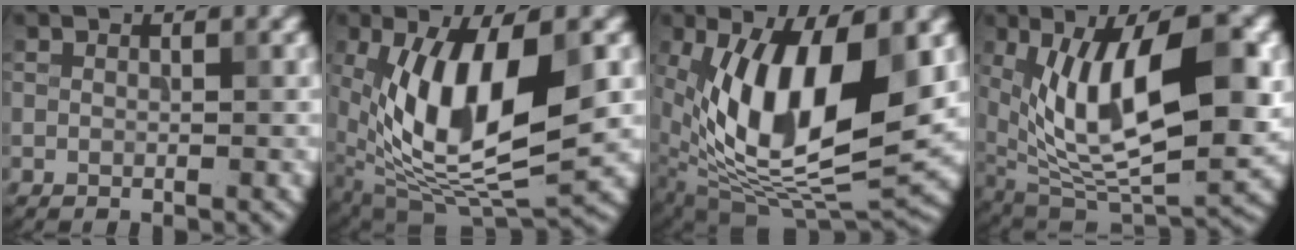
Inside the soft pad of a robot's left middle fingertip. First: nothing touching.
{"total": 11.7, "force": [0.6, 5.1, 10.5], "torque": [-0.202, -0.002, 0.010]}
{"total": 13.6, "force": [1.4, 6.0, 12.2], "torque": [-0.219, -0.009, 0.020]}
{"total": 13.7, "force": [2.2, 5.5, 12.4], "torque": [-0.196, -0.002, 0.035]}